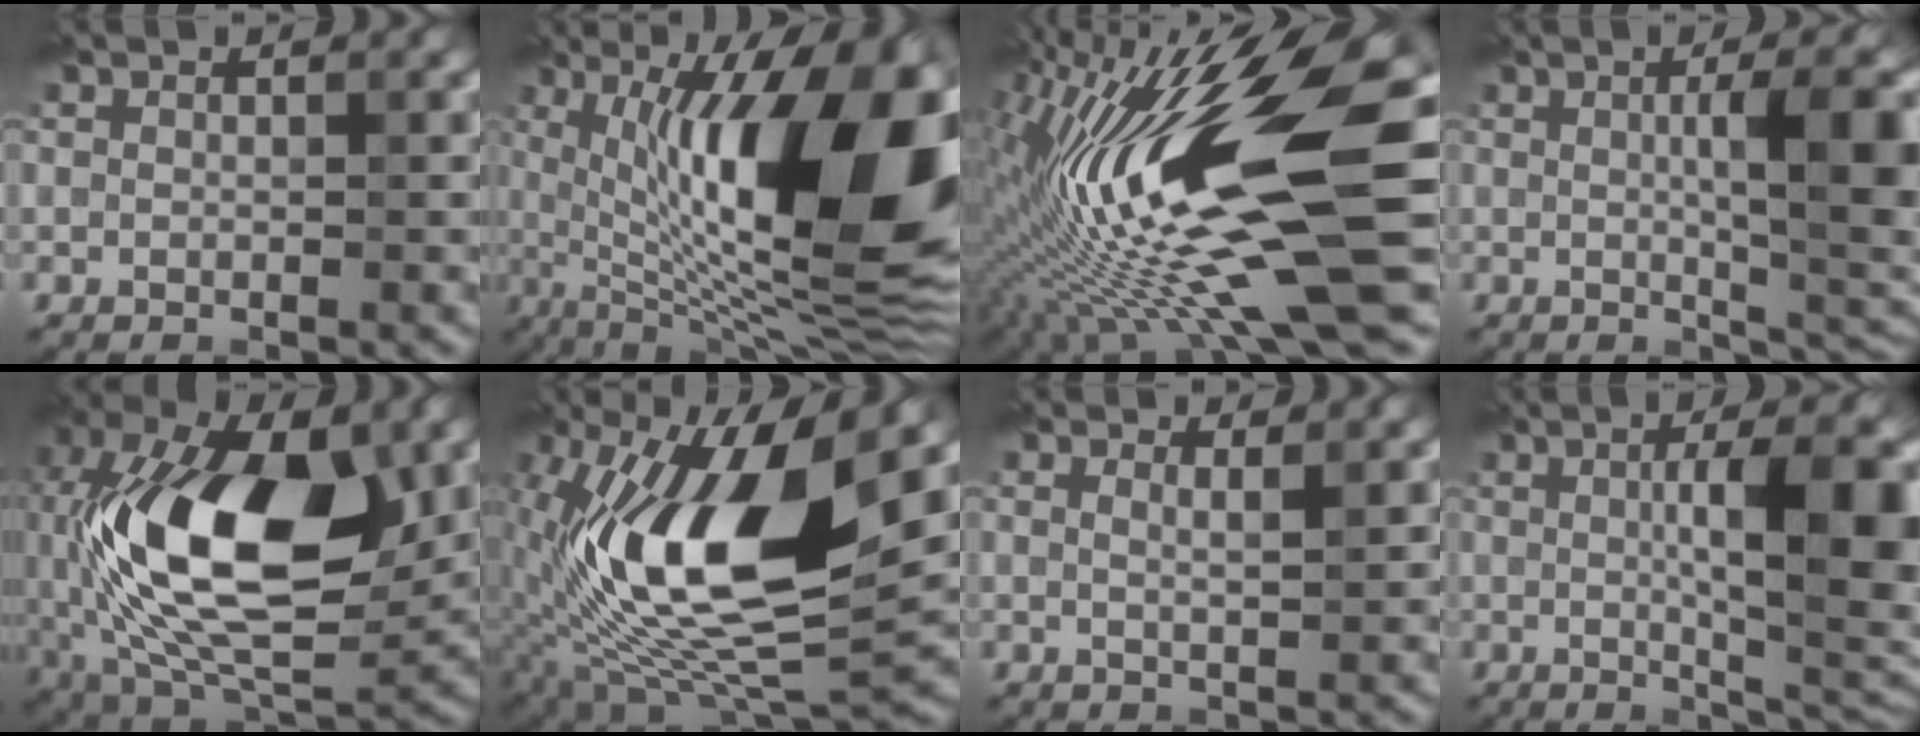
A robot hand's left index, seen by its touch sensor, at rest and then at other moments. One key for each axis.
{"total": 16.0, "fx": 2.6, "fy": 4.9, "fz": 15.0, "tx": -0.223, "ty": -0.001, "tz": 0.033}
{"total": 16.3, "fx": -2.0, "fy": 3.7, "fz": 15.8, "tx": -0.292, "ty": 0.025, "tz": -0.032}
{"total": 9.2, "fx": 0.7, "fy": 2.3, "fz": 8.9, "tx": -0.109, "ty": 0.004, "tz": 0.011}
{"total": 15.1, "fx": 0.6, "fy": 7.9, "fz": 12.8, "tx": -0.234, "ty": 0.003, "tz": 0.002}
{"total": 15.3, "fx": 1.4, "fy": 6.5, "fz": 13.8, "tx": -0.251, "ty": -0.006, "tz": 0.015}
{"total": 1.3, "fx": 0.7, "fy": 0.3, "fz": 1.1, "tx": -0.011, "ty": -0.001, "tz": 0.006}
{"total": 10.8, "fx": 1.0, "fy": 2.7, "fz": 10.4, "tx": -0.132, "ty": 0.003, "tz": 0.017}